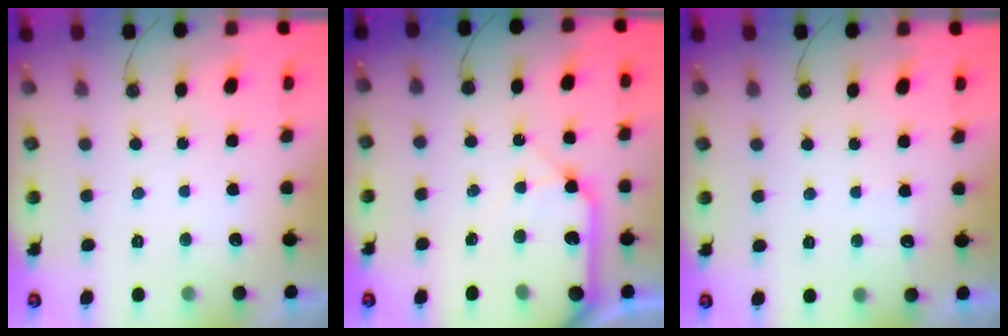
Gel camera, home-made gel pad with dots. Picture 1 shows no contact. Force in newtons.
{"total": 12.0, "press": 11.9, "slide": 1.6}
{"total": 3.0, "press": 3.0, "slide": 0.5}